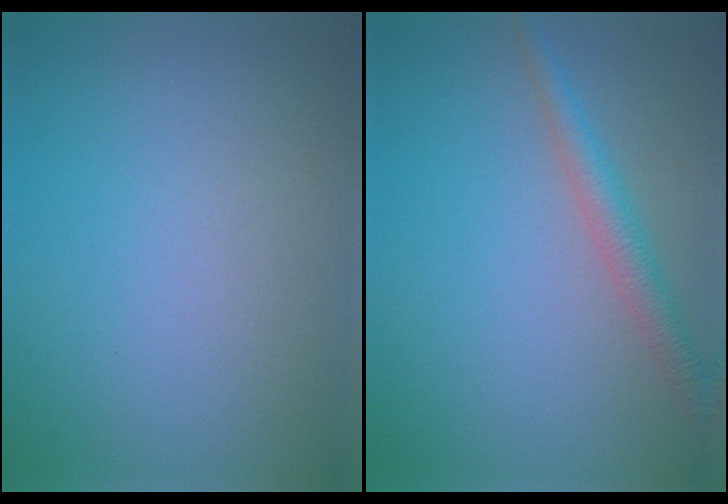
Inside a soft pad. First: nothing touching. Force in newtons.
{"total": 2.7, "press": 2.7, "slide": 0.1}